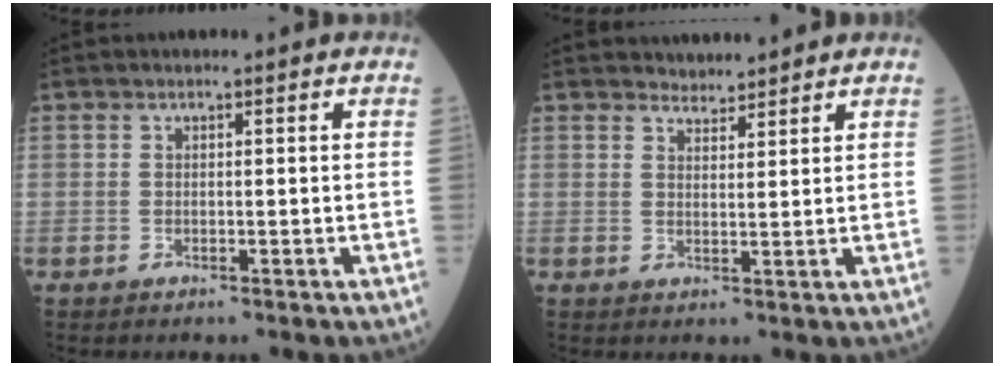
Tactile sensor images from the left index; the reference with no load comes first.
{"total": 2.8, "force": [2.7, 0.6, -0.1], "torque": [-0.005, 0.011, 0.046]}